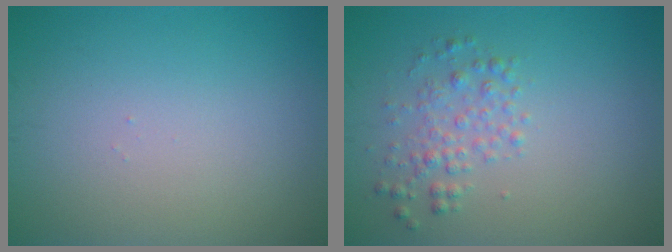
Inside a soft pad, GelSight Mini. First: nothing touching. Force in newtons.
{"total": 2.2, "press": 2.2, "slide": 0.1}